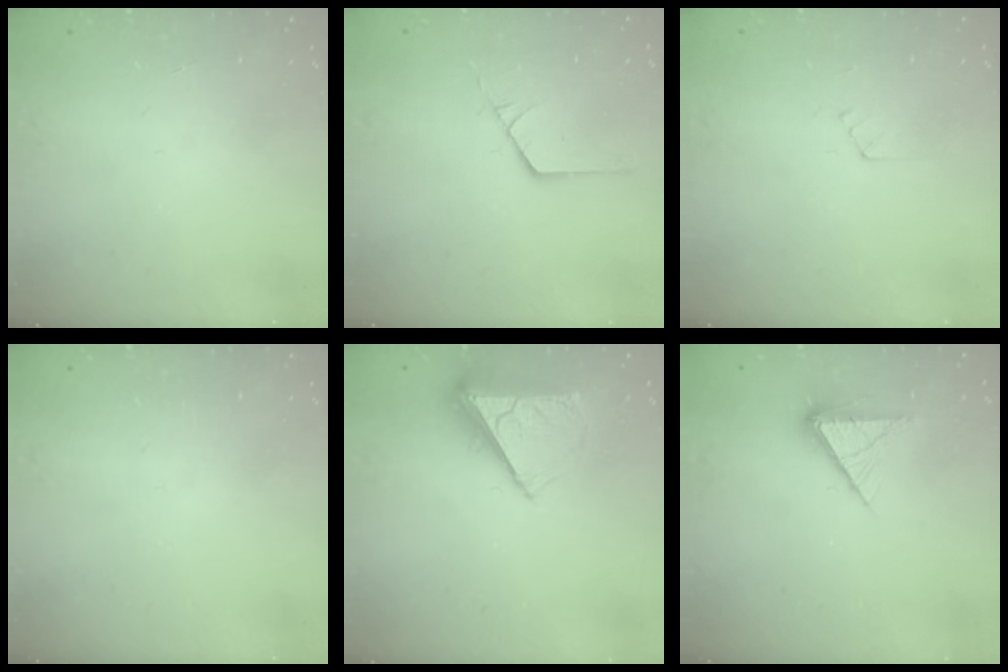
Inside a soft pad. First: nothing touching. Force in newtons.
{"total": 1.8, "press": 1.8, "slide": 0.0}
{"total": 3.6, "press": 3.6, "slide": 0.4}
{"total": 0.0}
{"total": 7.5, "press": 7.4, "slide": 1.2}
{"total": 8.2, "press": 8.0, "slide": 1.4}